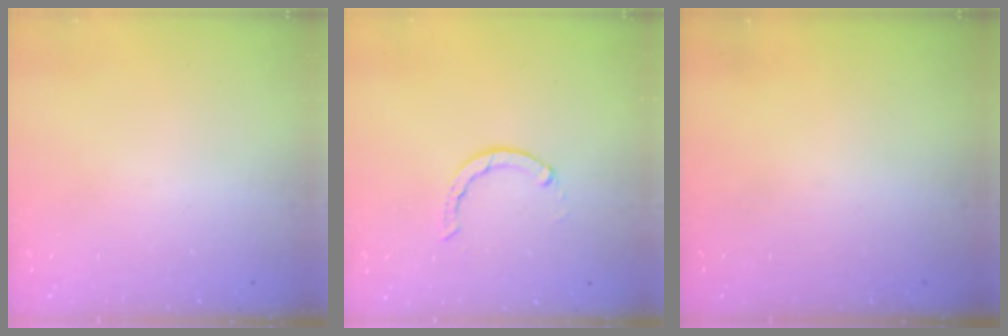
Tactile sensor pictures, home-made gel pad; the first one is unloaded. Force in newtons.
{"total": 2.1, "press": 2.1, "slide": 0.3}
{"total": 0.0}